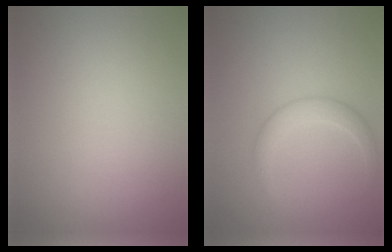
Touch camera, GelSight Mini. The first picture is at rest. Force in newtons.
{"total": 2.2, "press": 2.1, "slide": 0.1}